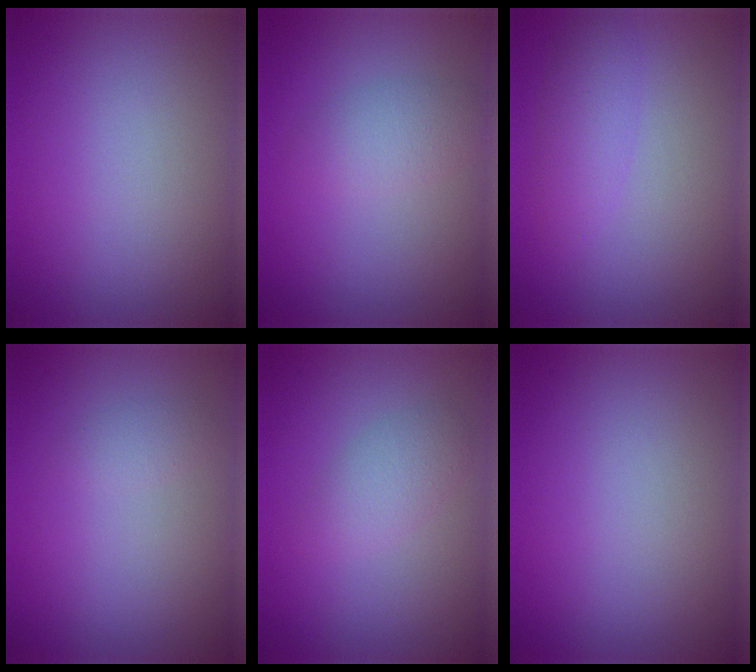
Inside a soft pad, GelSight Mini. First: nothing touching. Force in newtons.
{"total": 2.2, "press": 2.2, "slide": 0.1}
{"total": 2.1, "press": 2.1, "slide": 0.1}
{"total": 0.9, "press": 0.9, "slide": 0.0}
{"total": 2.1, "press": 2.1, "slide": 0.1}
{"total": 0.0}